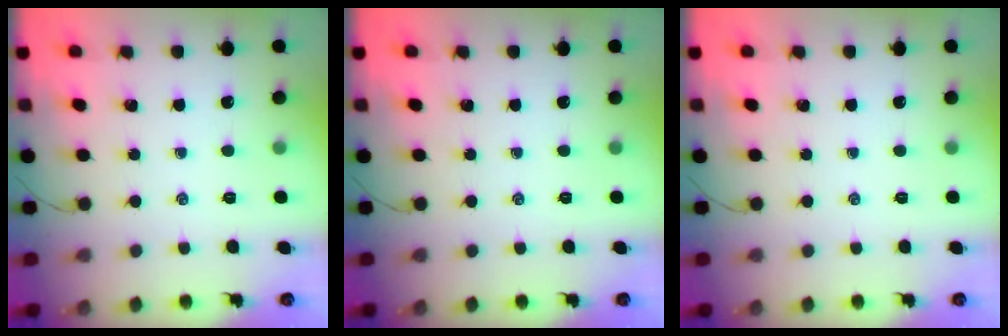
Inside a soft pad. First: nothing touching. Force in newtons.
{"total": 0.0}
{"total": 0.0}